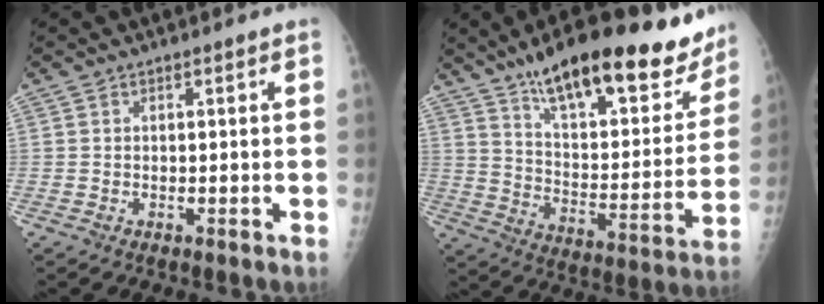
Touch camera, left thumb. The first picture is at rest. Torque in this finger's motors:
{"motor_torque": [0.73, 0.56, 1.42, -1.35, 0.15]}